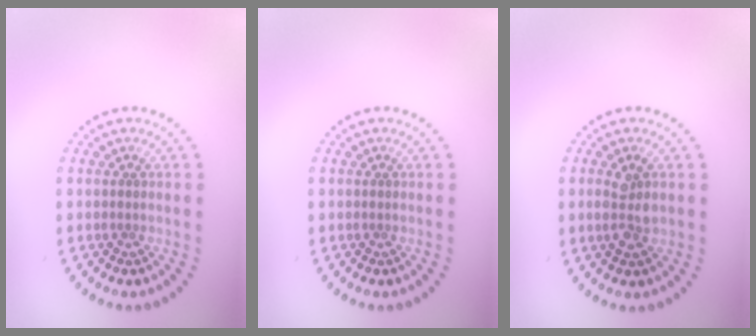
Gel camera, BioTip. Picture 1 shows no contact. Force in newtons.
{"total": 0.0}
{"total": 2.4, "press": 2.4, "slide": 0.4}